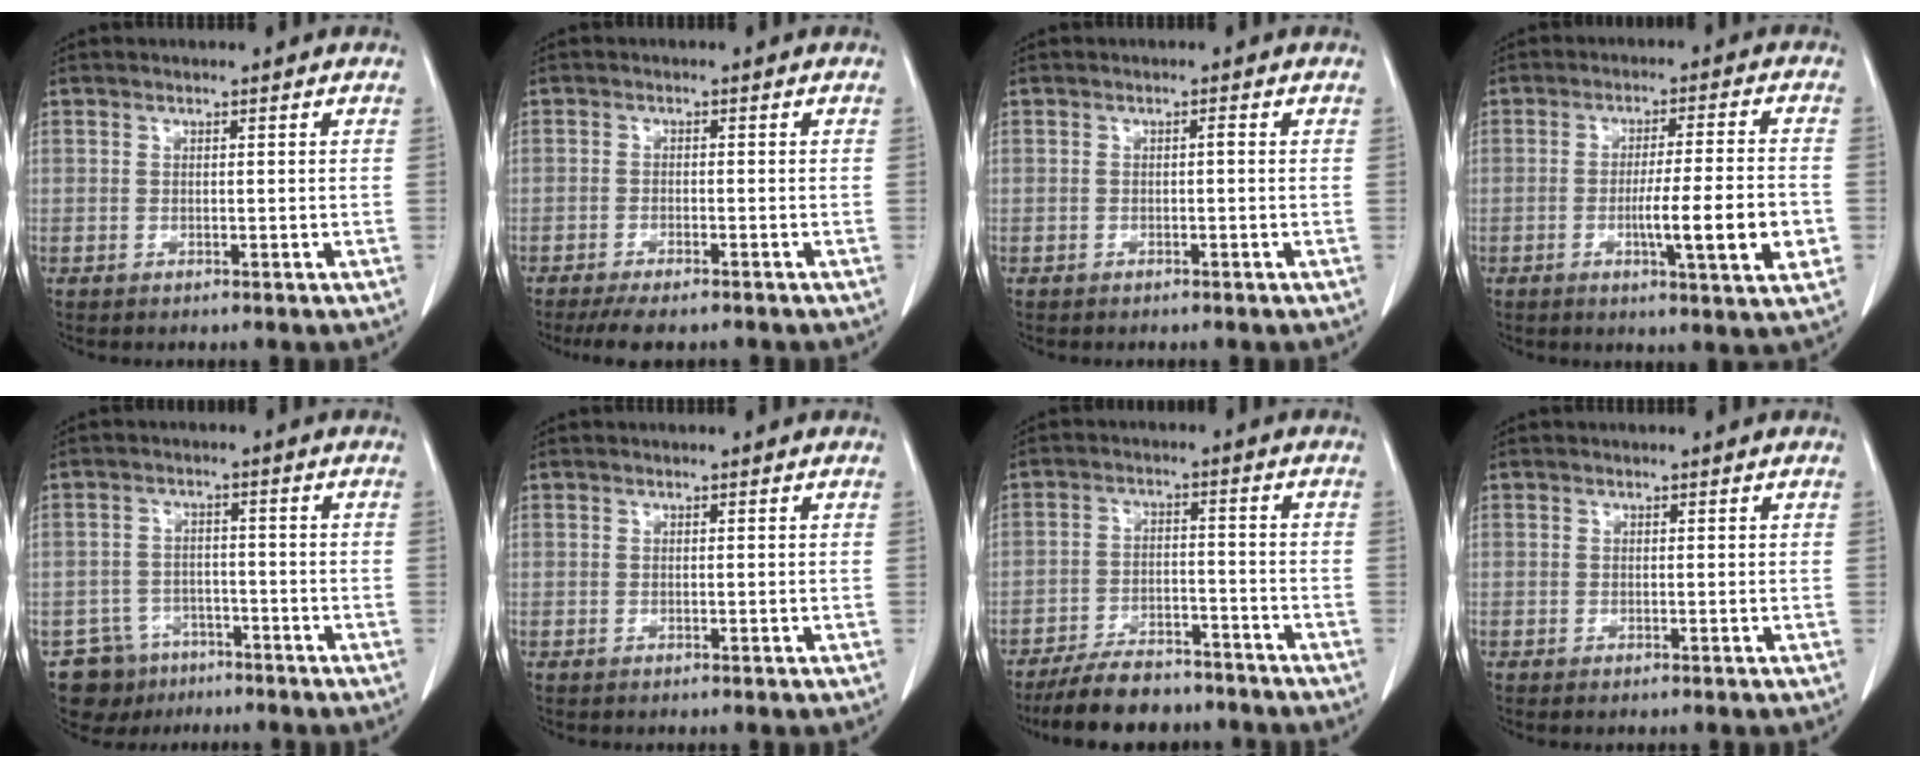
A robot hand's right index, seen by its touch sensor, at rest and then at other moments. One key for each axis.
{"total": 5.8, "fx": -4.8, "fy": 1.2, "fz": 3.1, "tx": -0.042, "ty": -0.009, "tz": -0.073}
{"total": 0.5, "fx": 0.0, "fy": 0.1, "fz": 0.5, "tx": -0.006, "ty": 0.003, "tz": 0.000}
{"total": 10.8, "fx": -2.8, "fy": 0.2, "fz": 10.4, "tx": -0.154, "ty": -0.010, "tz": -0.043}
{"total": 6.5, "fx": -4.5, "fy": 4.8, "fz": 0.0, "tx": 0.006, "ty": 0.016, "tz": -0.067}
{"total": 0.0}
{"total": 10.8, "fx": -9.4, "fy": 3.6, "fz": 3.8, "tx": -0.057, "ty": -0.001, "tz": -0.148}
{"total": 2.3, "fx": -0.9, "fy": 1.1, "fz": 1.8, "tx": -0.028, "ty": -0.005, "tz": -0.010}